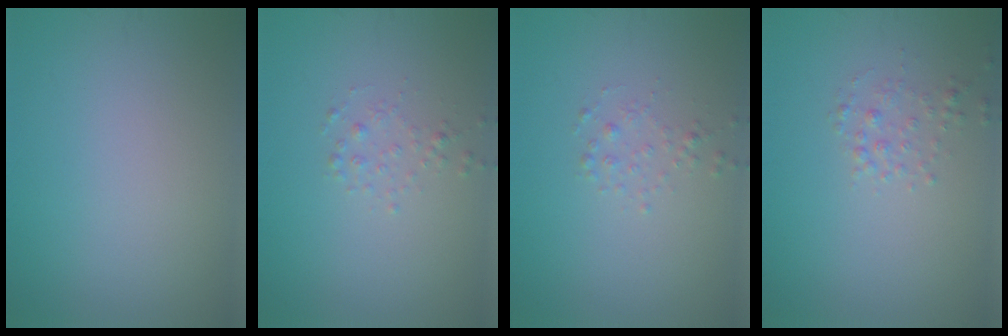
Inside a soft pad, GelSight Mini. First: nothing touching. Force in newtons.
{"total": 0.9, "press": 0.9, "slide": 0.0}
{"total": 0.9, "press": 0.9, "slide": 0.0}
{"total": 1.3, "press": 1.2, "slide": 0.1}